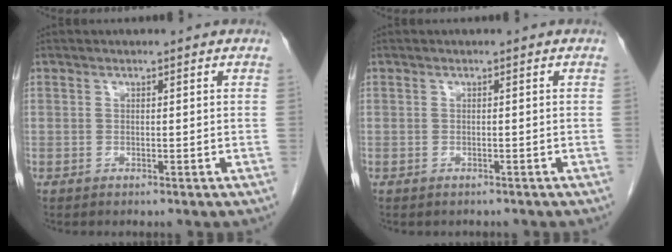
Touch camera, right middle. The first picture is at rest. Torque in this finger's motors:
{"motor_torque": [0.06, 0.06, 0.00, 0.00]}